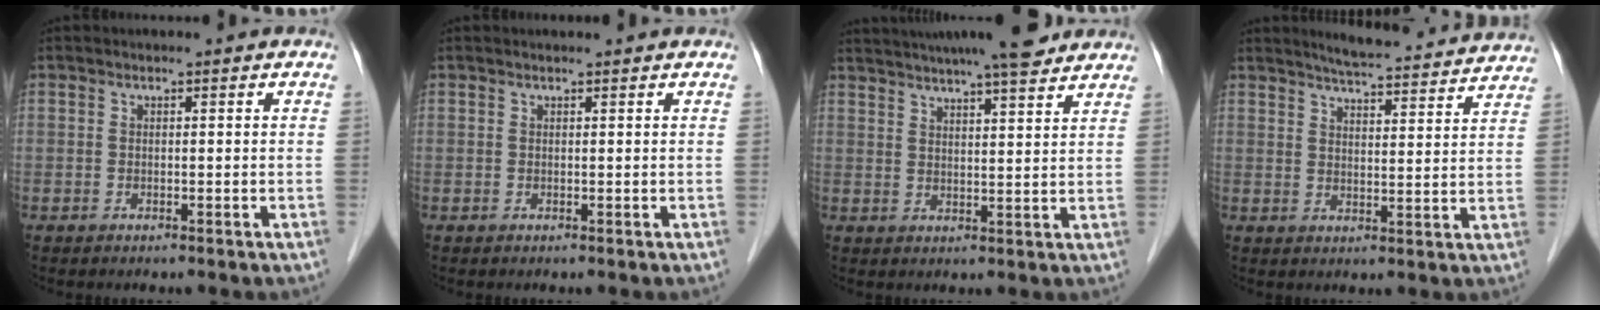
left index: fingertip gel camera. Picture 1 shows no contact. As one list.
[{"total": 0.8, "force": [0.8, 0.0, 0.4], "torque": [-0.007, 0.007, 0.010]}, {"total": 16.3, "force": [14.2, 1.6, 7.8], "torque": [-0.130, 0.024, 0.196]}, {"total": 15.5, "force": [14.6, 1.6, 5.0], "torque": [-0.067, -0.009, 0.178]}]